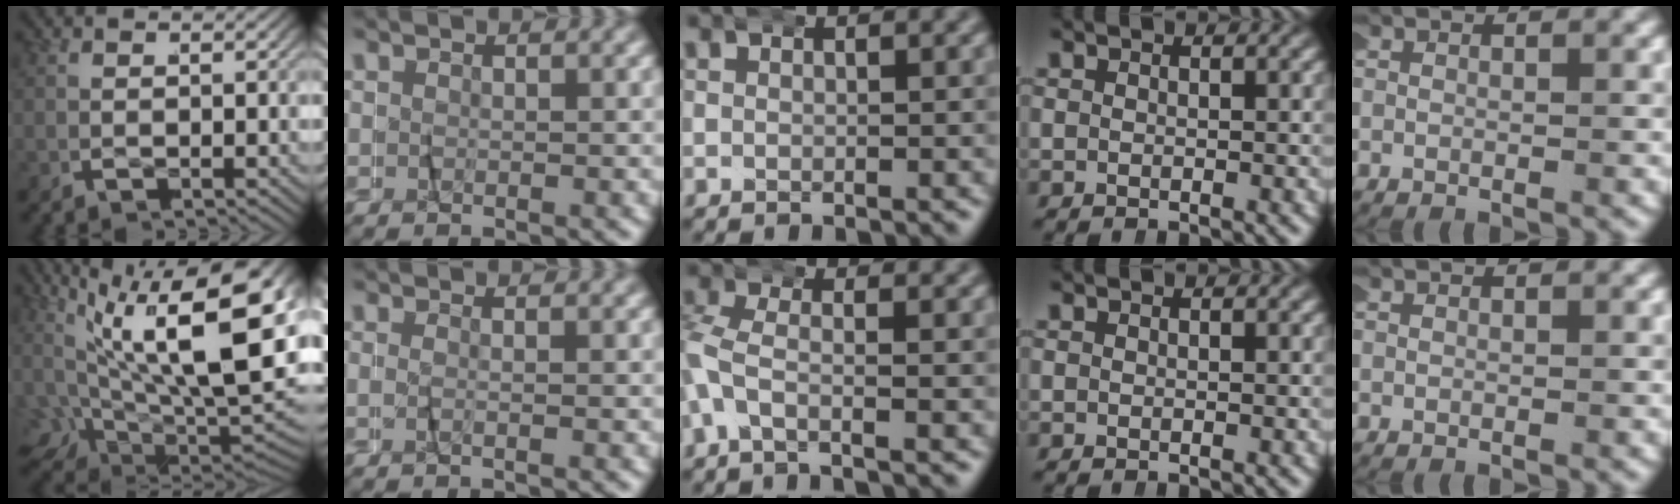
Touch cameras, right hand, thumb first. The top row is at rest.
{"thumb": {"total": 19.7, "force": [3.4, 10.0, 16.7], "torque": [-0.285, -0.051, 0.087]}, "index": {"total": 1.3, "force": [-0.8, -1.0, -0.1], "torque": [0.001, 0.001, -0.017]}, "middle": {"total": 2.7, "force": [-1.0, 1.2, 2.2], "torque": [-0.067, -0.002, -0.022]}}